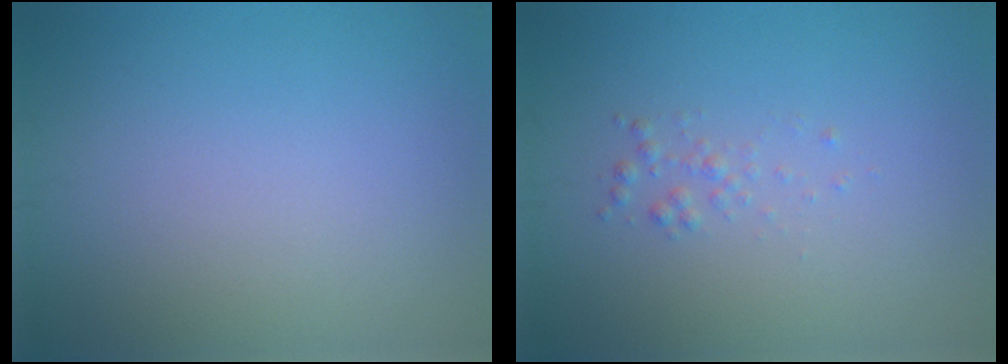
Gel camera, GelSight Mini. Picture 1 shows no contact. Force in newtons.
{"total": 0.9, "press": 0.9, "slide": 0.0}